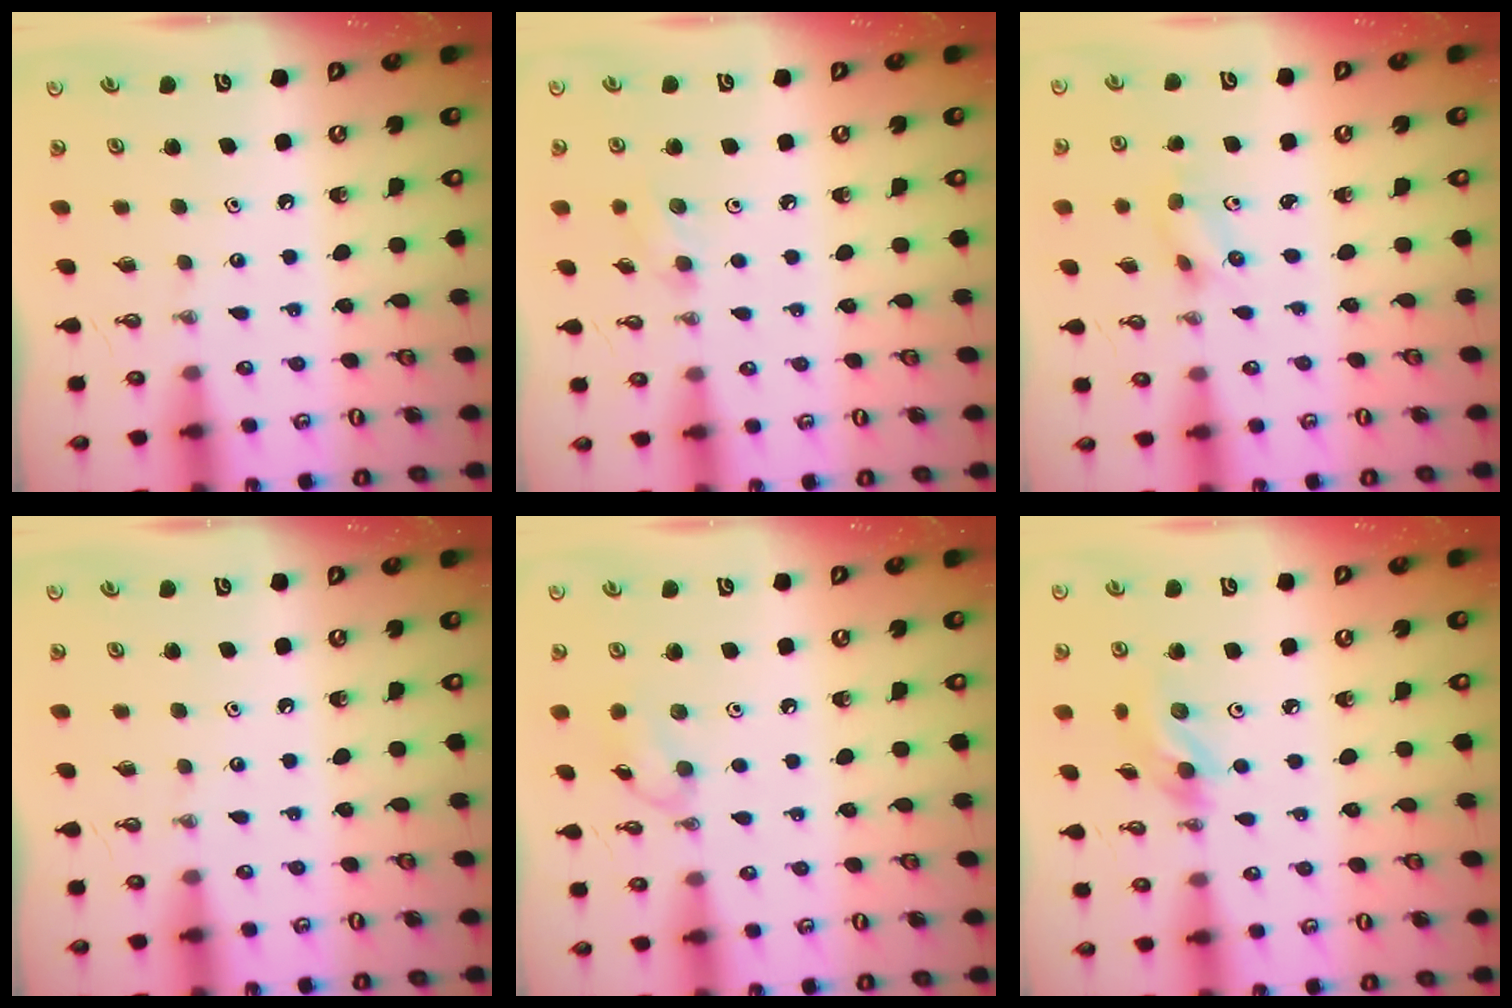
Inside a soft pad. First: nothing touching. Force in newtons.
{"total": 6.1, "press": 5.8, "slide": 2.0}
{"total": 2.8, "press": 2.6, "slide": 1.1}
{"total": 0.0}
{"total": 7.1, "press": 7.1, "slide": 0.5}
{"total": 9.5, "press": 9.2, "slide": 2.2}